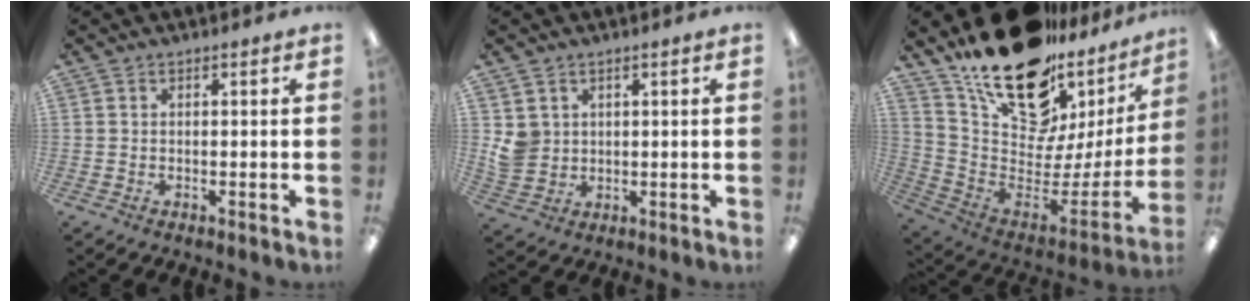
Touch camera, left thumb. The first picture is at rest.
{"total": 4.8, "force": [1.7, 4.3, 1.3], "torque": [-0.034, -0.003, 0.034]}
{"total": 25.6, "force": [18.2, 12.1, 13.4], "torque": [-0.218, -0.116, 0.337]}